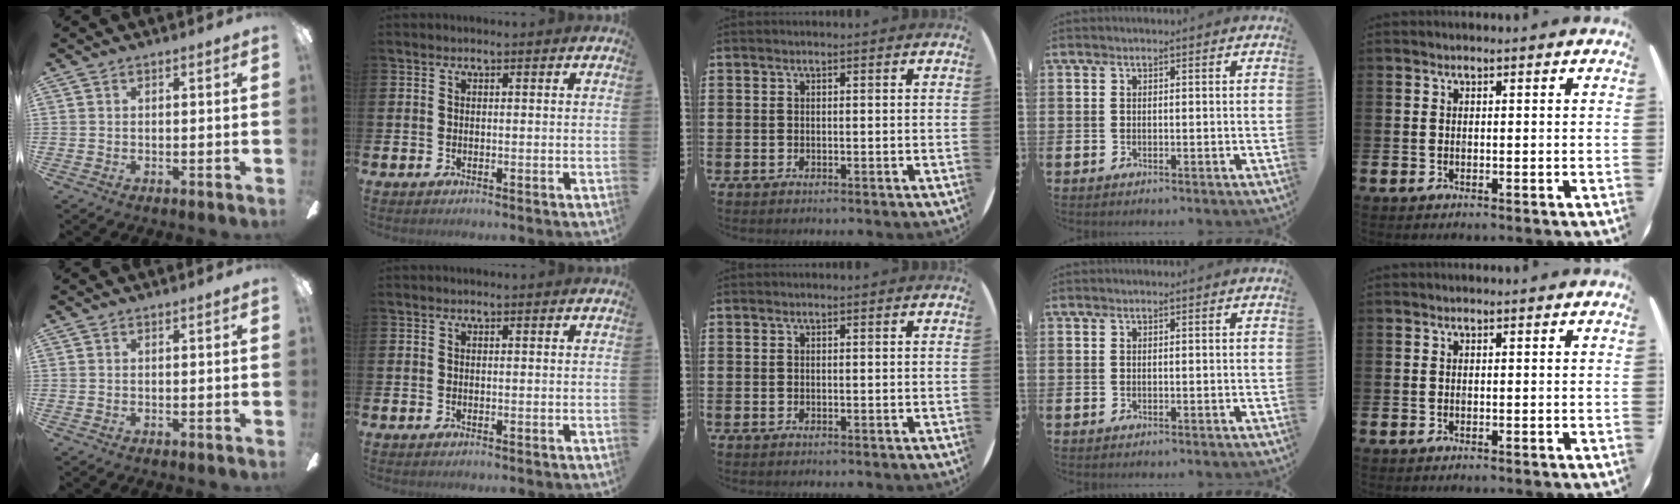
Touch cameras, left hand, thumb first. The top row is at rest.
{}